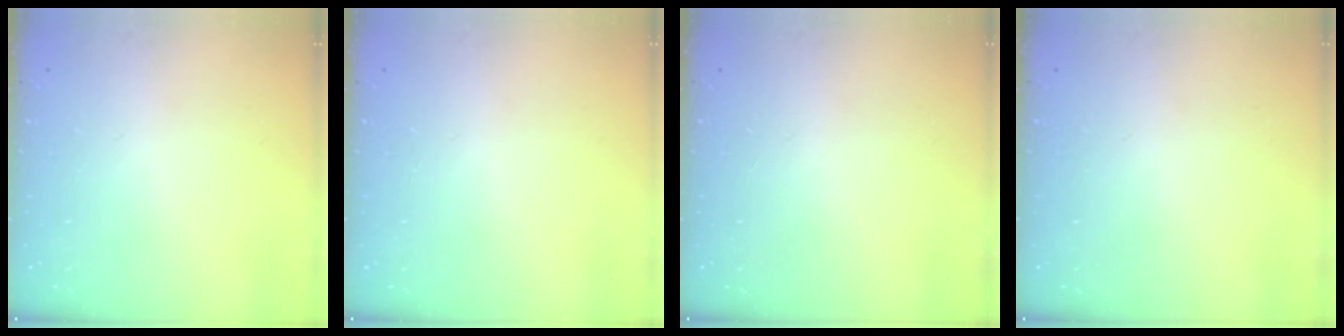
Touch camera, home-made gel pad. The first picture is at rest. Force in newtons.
{"total": 0.0}
{"total": 0.0}
{"total": 0.0}